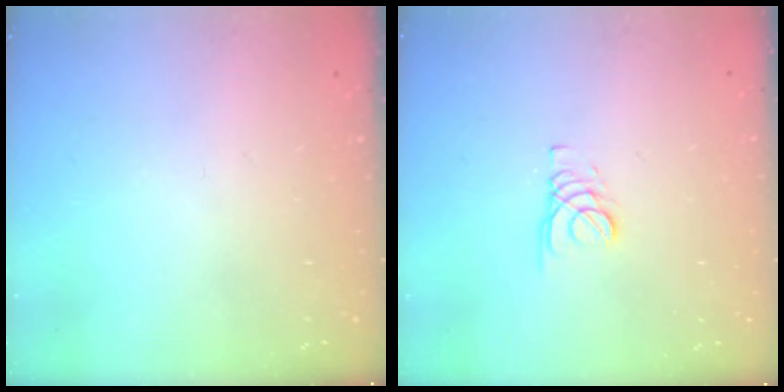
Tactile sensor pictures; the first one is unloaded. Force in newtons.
{"total": 1.8, "press": 1.8, "slide": 0.2}